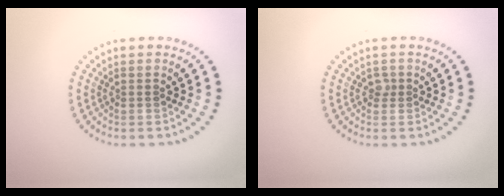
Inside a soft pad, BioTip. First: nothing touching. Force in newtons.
{"total": 0.7, "press": 0.6, "slide": 0.5}